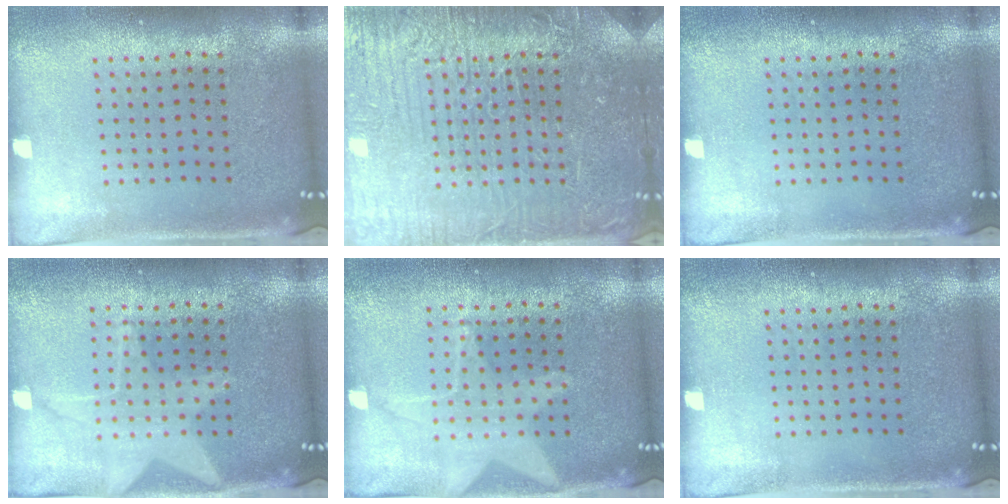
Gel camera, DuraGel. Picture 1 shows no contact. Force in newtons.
{"total": 7.8, "press": 7.7, "slide": 1.0}
{"total": 0.0}
{"total": 1.4, "press": 1.4, "slide": 0.2}
{"total": 1.5, "press": 1.4, "slide": 0.5}
{"total": 0.0}